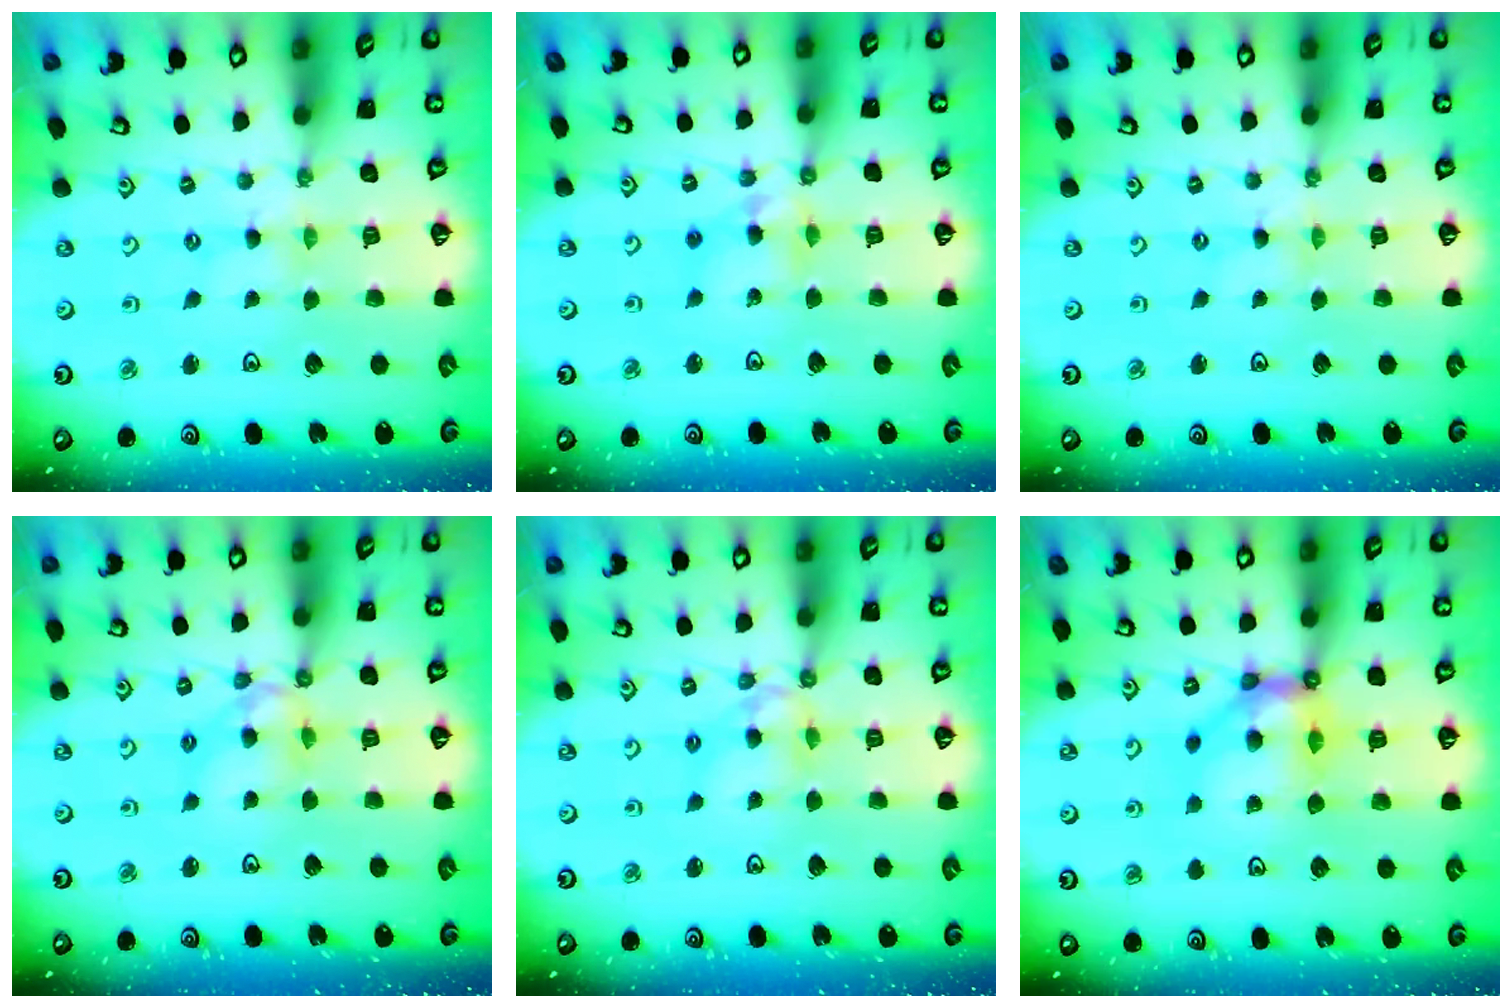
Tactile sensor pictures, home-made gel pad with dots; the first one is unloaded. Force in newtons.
{"total": 9.0, "press": 8.9, "slide": 0.8}
{"total": 0.0}
{"total": 10.6, "press": 10.6, "slide": 1.1}
{"total": 9.2, "press": 9.2, "slide": 0.9}
{"total": 10.4, "press": 10.3, "slide": 1.8}